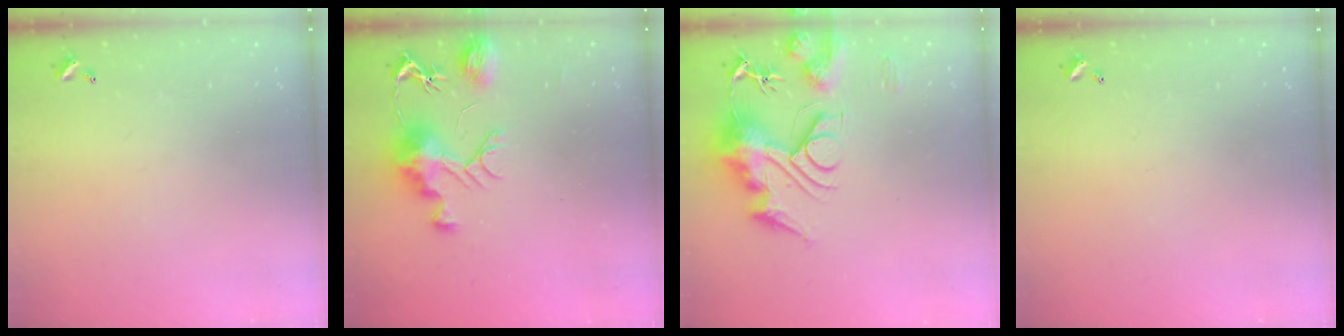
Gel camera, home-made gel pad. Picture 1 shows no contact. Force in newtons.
{"total": 9.9, "press": 9.8, "slide": 1.0}
{"total": 15.0, "press": 14.9, "slide": 1.9}
{"total": 0.0}